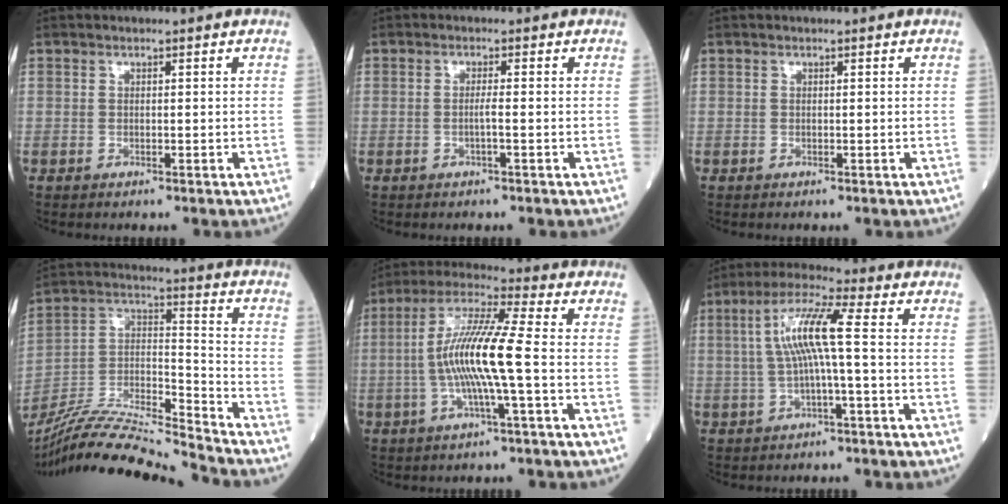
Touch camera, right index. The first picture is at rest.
{"total": 1.5, "force": [-0.4, -0.2, 1.4], "torque": [-0.027, 0.000, -0.009]}
{"total": 0.0}
{"total": 19.8, "force": [-18.5, -0.6, 6.9], "torque": [-0.138, 0.001, -0.328]}
{"total": 11.7, "force": [-1.5, 0.1, 11.6], "torque": [-0.231, 0.009, -0.036]}
{"total": 8.5, "force": [0.4, 0.2, 8.5], "torque": [-0.168, 0.022, 0.006]}